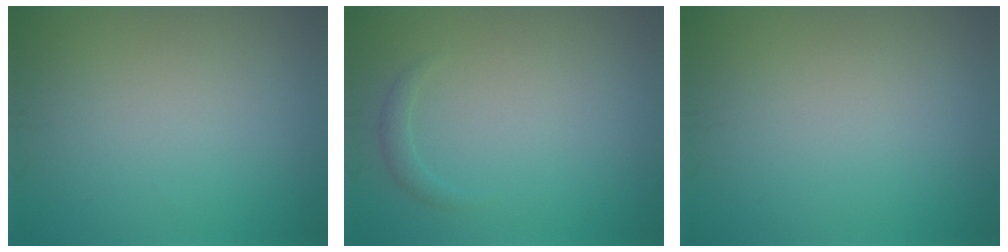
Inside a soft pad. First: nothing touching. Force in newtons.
{"total": 0.9, "press": 0.9, "slide": 0.0}
{"total": 0.0}